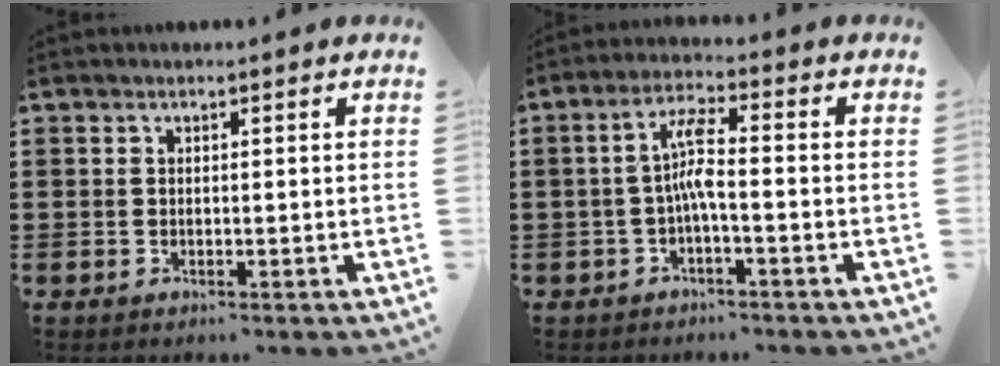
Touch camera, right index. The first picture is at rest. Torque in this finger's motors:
{"motor_torque": [1.13, -0.46, 0.23, 0.18]}